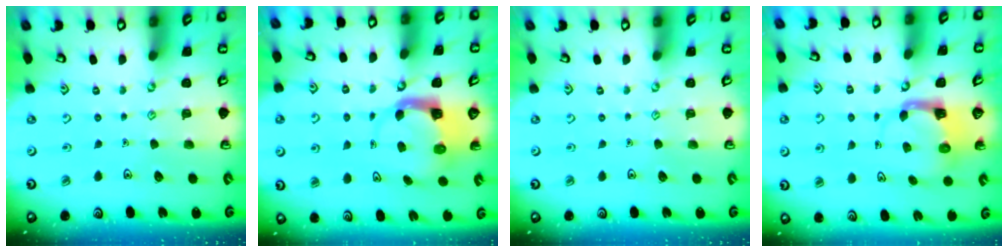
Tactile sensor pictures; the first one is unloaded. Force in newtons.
{"total": 3.9, "press": 3.9, "slide": 0.6}
{"total": 0.0}
{"total": 3.7, "press": 3.6, "slide": 0.5}